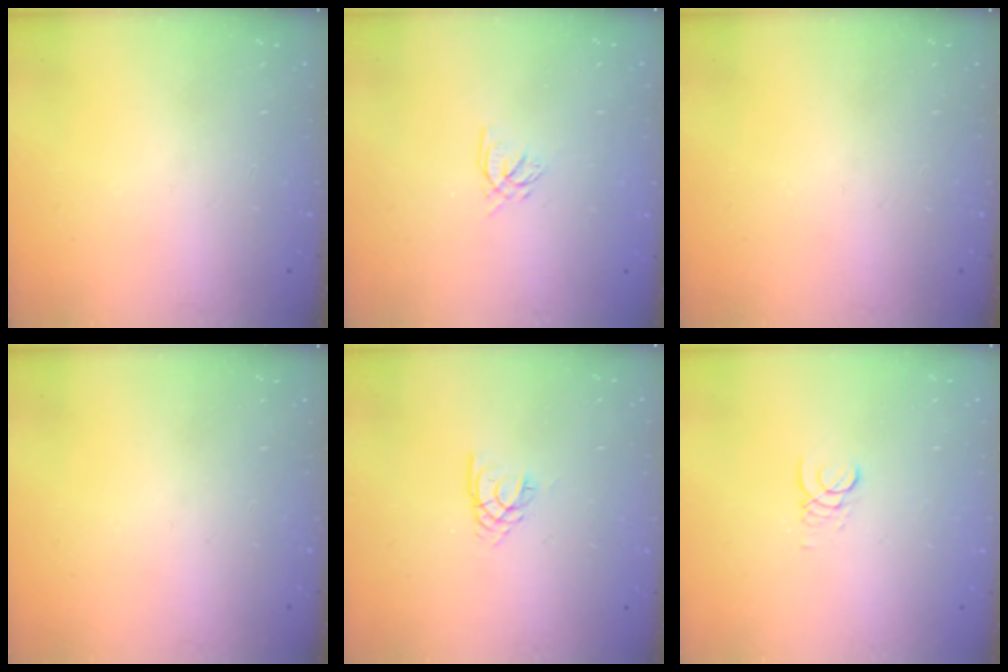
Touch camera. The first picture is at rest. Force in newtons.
{"total": 2.4, "press": 2.4, "slide": 0.3}
{"total": 0.0}
{"total": 0.0}
{"total": 3.2, "press": 3.1, "slide": 0.4}
{"total": 1.4, "press": 1.4, "slide": 0.2}